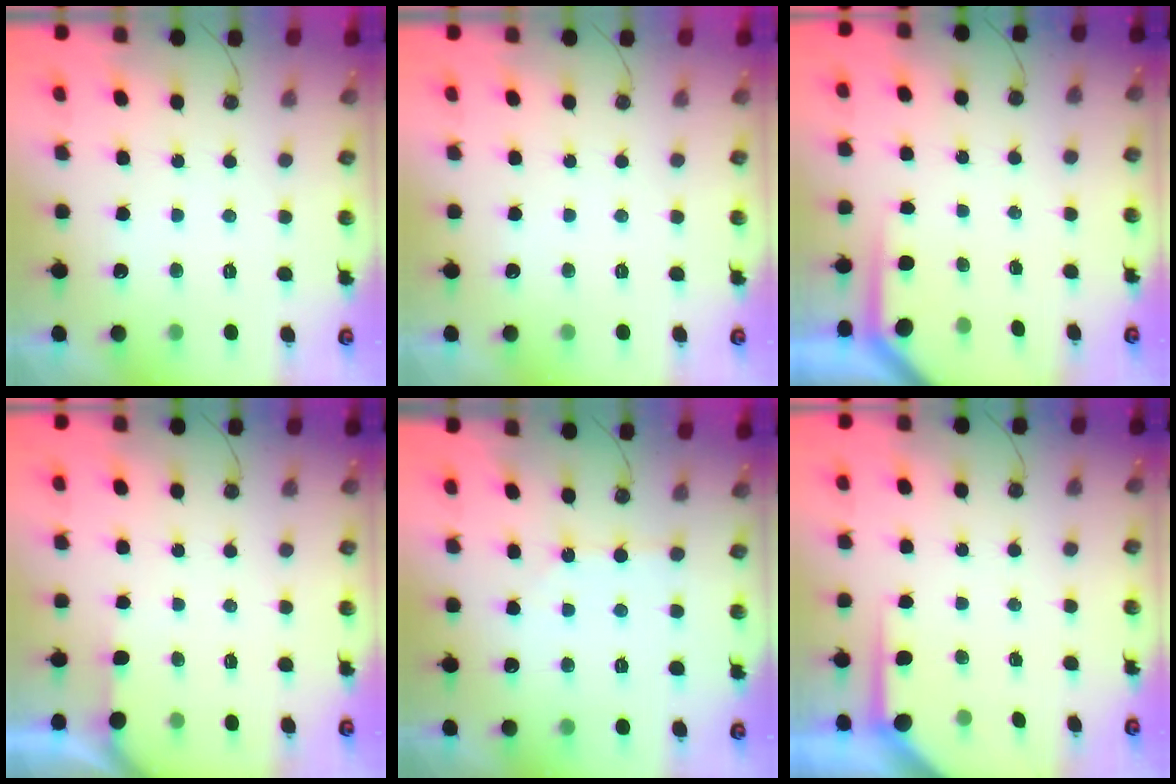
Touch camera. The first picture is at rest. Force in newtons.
{"total": 0.0}
{"total": 2.7, "press": 2.7, "slide": 0.4}
{"total": 1.9, "press": 1.9, "slide": 0.2}
{"total": 1.8, "press": 1.7, "slide": 0.4}
{"total": 4.5, "press": 4.5, "slide": 0.4}